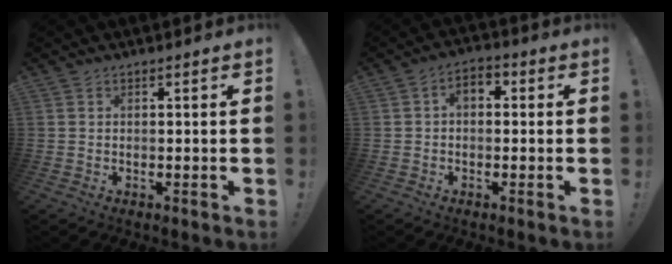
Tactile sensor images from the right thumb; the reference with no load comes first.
{"total": 3.7, "force": [-0.4, 2.4, 2.8], "torque": [-0.046, 0.008, -0.007]}